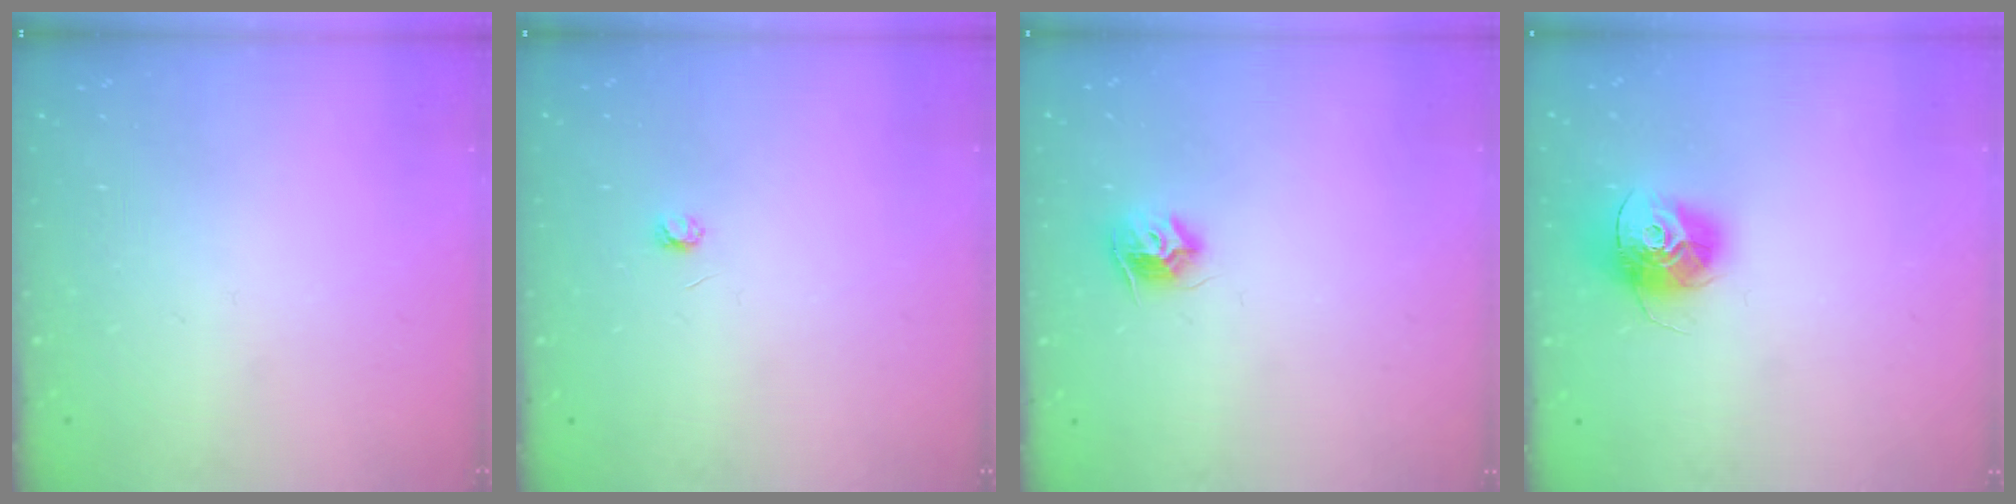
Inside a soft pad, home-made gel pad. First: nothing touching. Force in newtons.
{"total": 2.8, "press": 2.7, "slide": 0.3}
{"total": 8.6, "press": 8.6, "slide": 0.3}
{"total": 13.3, "press": 13.3, "slide": 1.1}